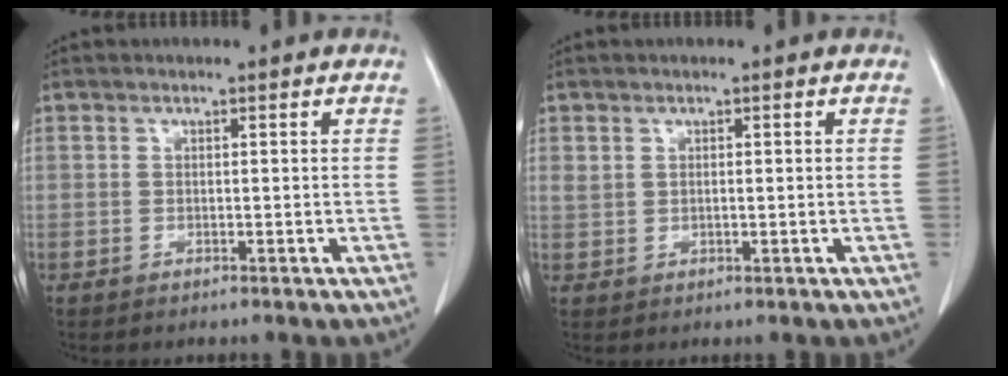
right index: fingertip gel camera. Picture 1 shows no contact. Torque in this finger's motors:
{"motor_torque": [0.11, 0.06, 0.02, 0.00]}